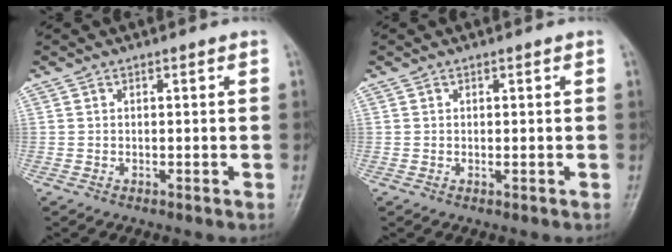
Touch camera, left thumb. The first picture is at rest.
{"total": 0.5, "force": [0.2, 0.1, 0.5], "torque": [-0.010, -0.002, 0.003]}